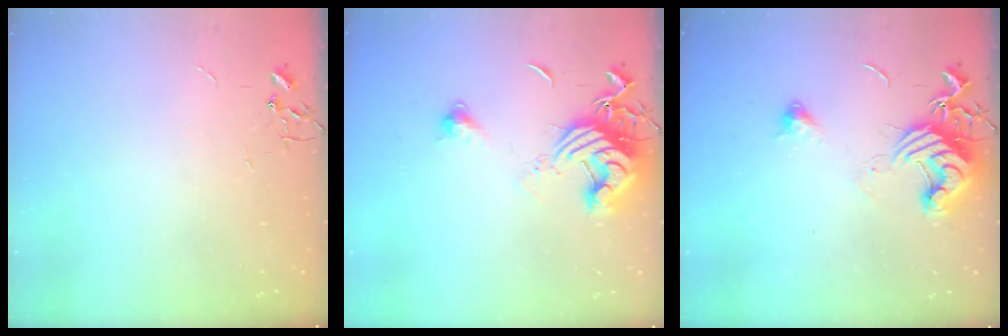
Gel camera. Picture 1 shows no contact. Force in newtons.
{"total": 13.2, "press": 13.1, "slide": 1.6}
{"total": 12.7, "press": 12.6, "slide": 1.6}